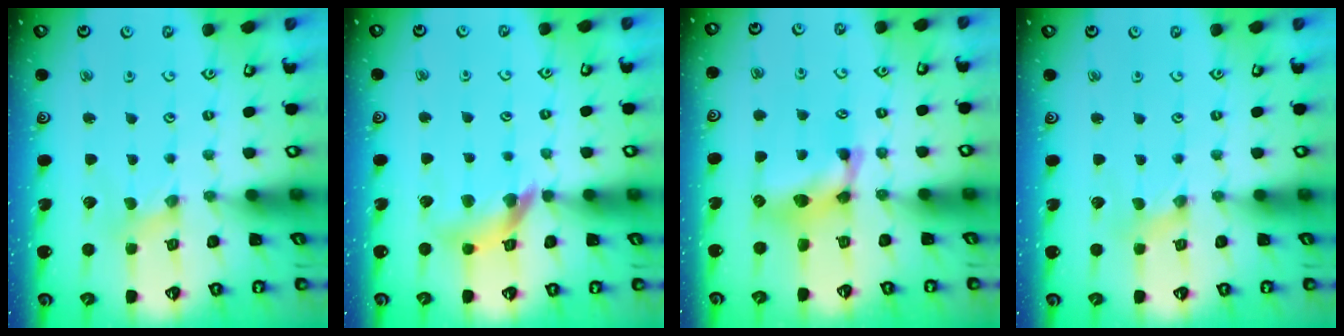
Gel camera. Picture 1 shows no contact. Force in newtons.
{"total": 12.3, "press": 12.2, "slide": 1.6}
{"total": 12.2, "press": 12.2, "slide": 0.6}
{"total": 0.0}